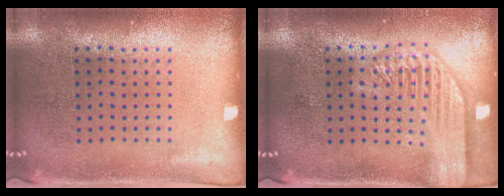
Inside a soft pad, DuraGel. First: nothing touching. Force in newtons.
{"total": 2.8, "press": 2.8, "slide": 0.3}